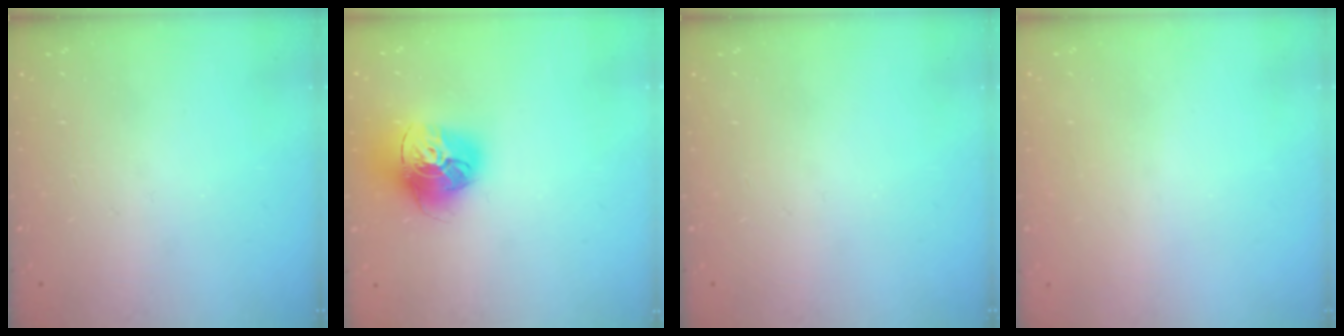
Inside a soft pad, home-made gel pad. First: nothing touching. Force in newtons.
{"total": 17.0, "press": 16.9, "slide": 1.7}
{"total": 0.0}
{"total": 0.9, "press": 0.9, "slide": 0.1}